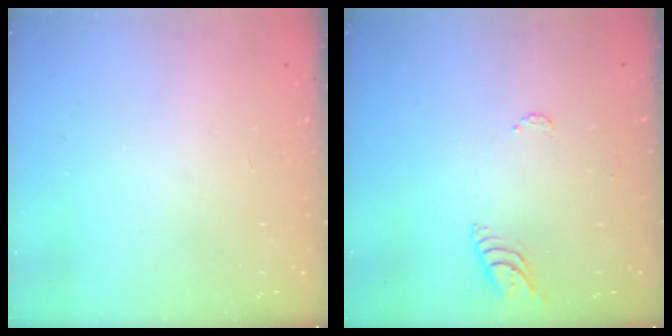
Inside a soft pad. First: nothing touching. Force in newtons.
{"total": 6.3, "press": 6.2, "slide": 0.6}